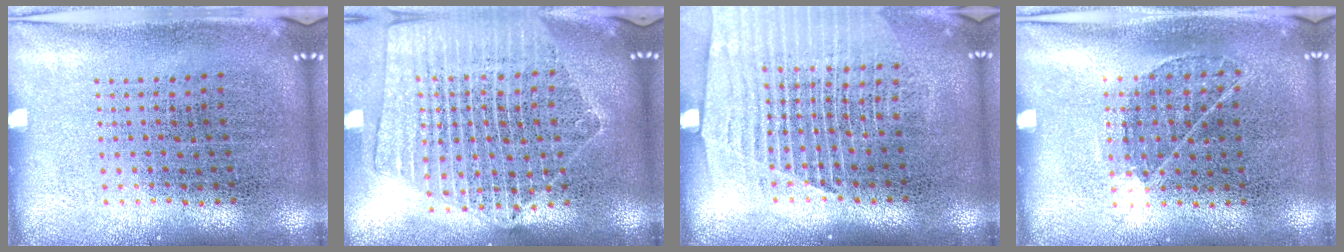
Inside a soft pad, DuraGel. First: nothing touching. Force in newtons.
{"total": 2.2, "press": 2.0, "slide": 0.9}
{"total": 1.4, "press": 1.3, "slide": 0.5}
{"total": 0.8, "press": 0.7, "slide": 0.5}